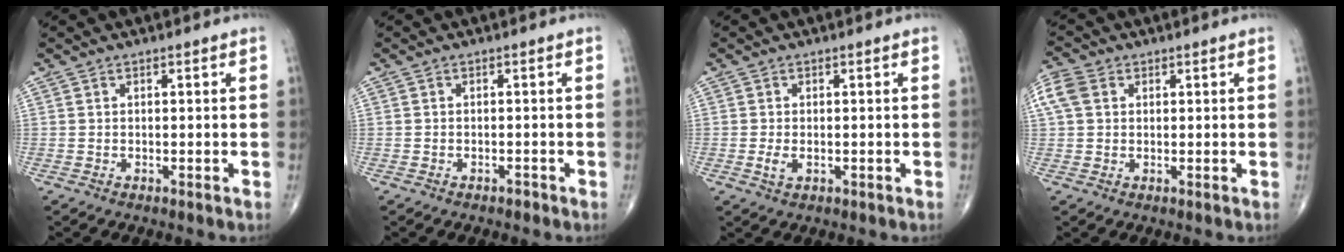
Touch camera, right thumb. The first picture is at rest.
{"total": 0.8, "force": [-0.6, 0.4, 0.2], "torque": [-0.003, 0.001, -0.012]}
{"total": 2.1, "force": [-0.4, 1.2, 1.7], "torque": [-0.037, -0.003, -0.009]}
{"total": 5.6, "force": [1.6, 4.2, 3.3], "torque": [-0.082, 0.016, 0.030]}